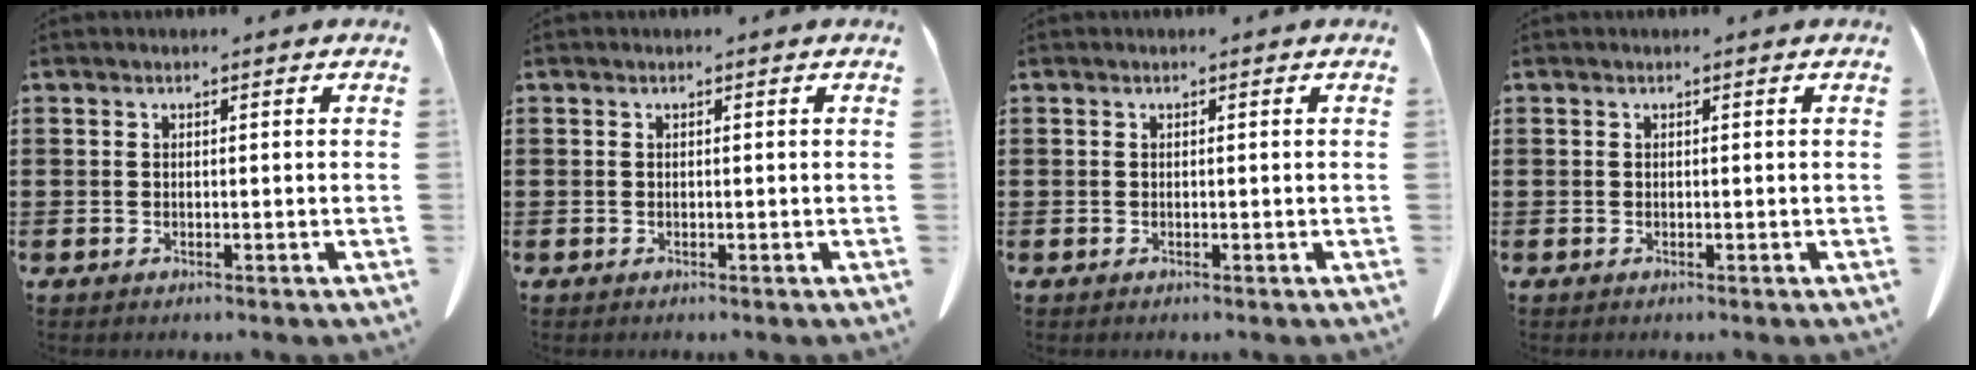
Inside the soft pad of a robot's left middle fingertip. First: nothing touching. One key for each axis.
{"total": 0.0}
{"total": 0.0}
{"total": 0.0}